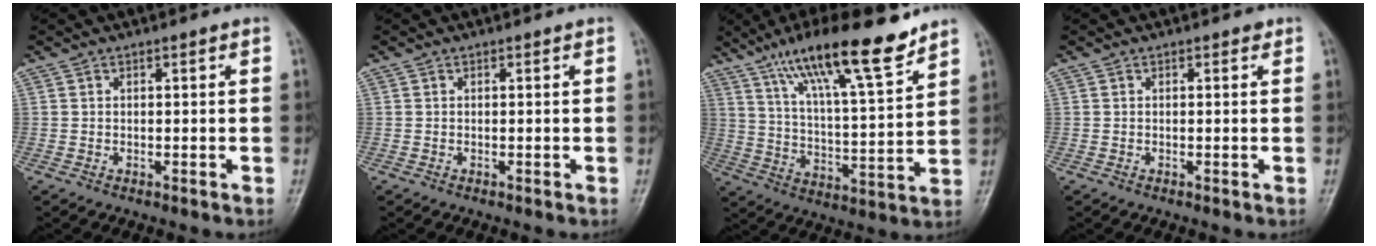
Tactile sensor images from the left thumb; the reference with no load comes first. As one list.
[{"total": 0.0}, {"total": 18.6, "force": [13.0, 3.2, 13.0], "torque": [-0.199, -0.058, 0.222]}, {"total": 0.5, "force": [0.3, 0.3, 0.3], "torque": [0.000, 0.000, -0.001]}]